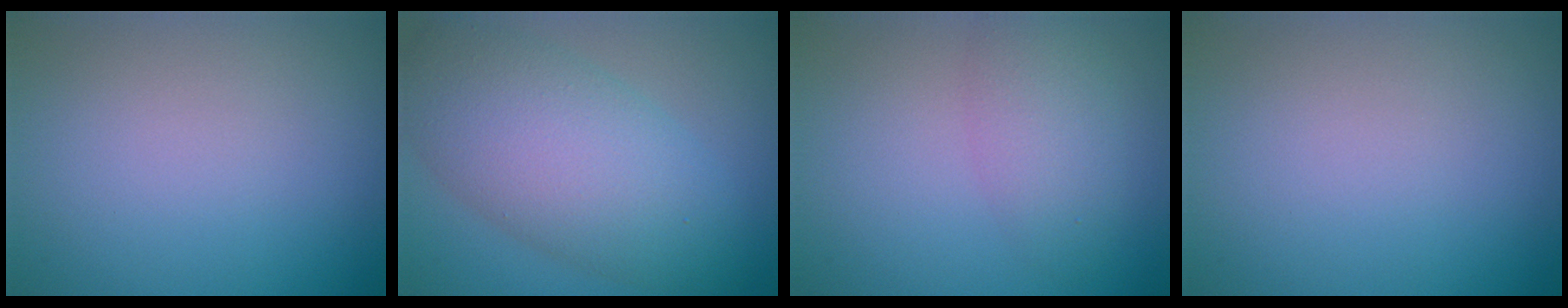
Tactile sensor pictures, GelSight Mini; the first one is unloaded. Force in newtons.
{"total": 8.6, "press": 8.6, "slide": 0.1}
{"total": 2.9, "press": 2.9, "slide": 0.1}
{"total": 0.0}